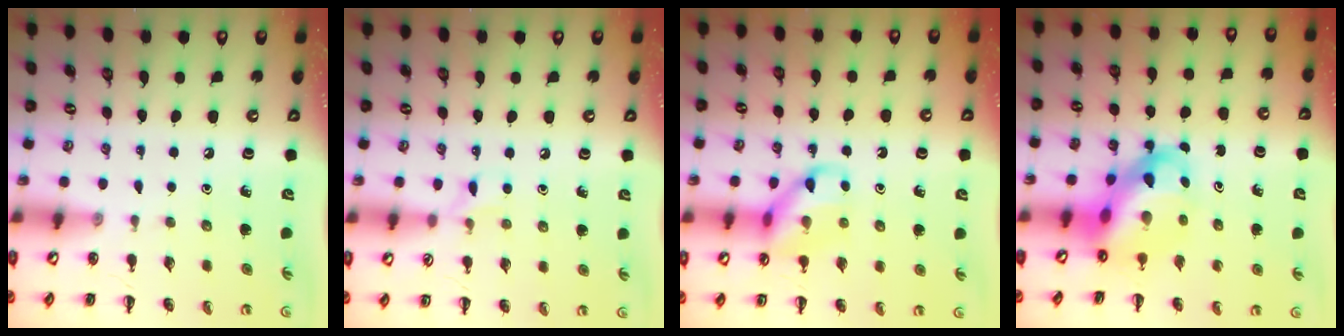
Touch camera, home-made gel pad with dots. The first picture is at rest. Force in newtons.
{"total": 5.0, "press": 4.8, "slide": 1.5}
{"total": 11.0, "press": 10.9, "slide": 1.3}
{"total": 10.5, "press": 10.1, "slide": 3.1}